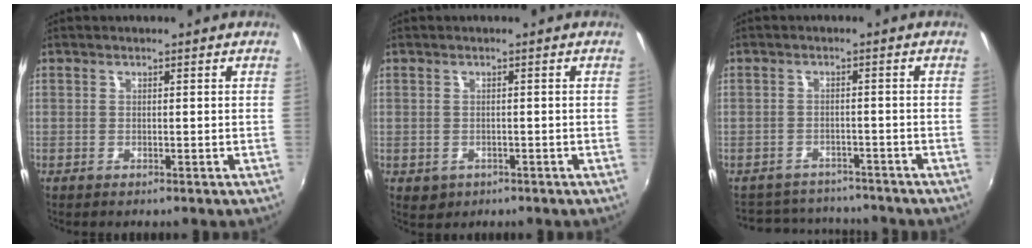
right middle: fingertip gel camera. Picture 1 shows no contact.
{"total": 2.6, "force": [-0.8, 2.2, 1.0], "torque": [-0.023, -0.006, -0.007]}
{"total": 9.1, "force": [-8.2, 3.5, 1.6], "torque": [-0.047, 0.019, -0.119]}